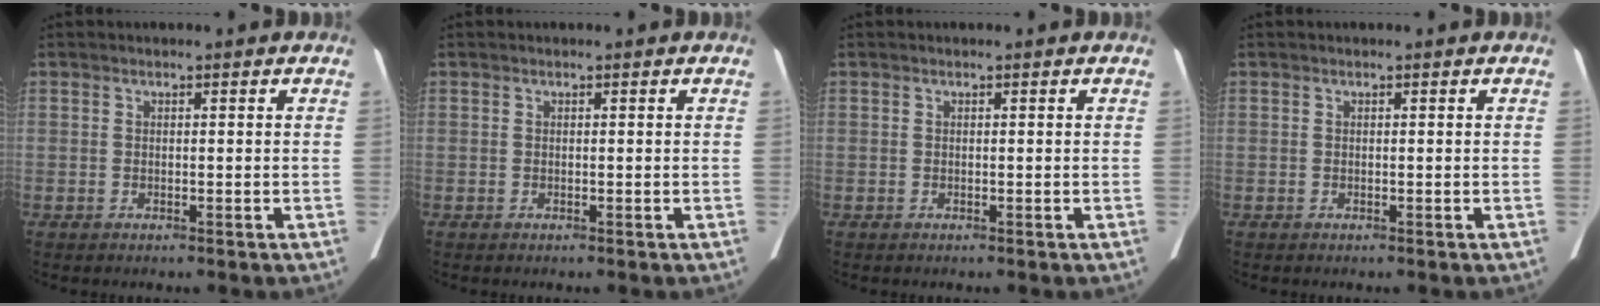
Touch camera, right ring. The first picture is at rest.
{"total": 0.0}
{"total": 0.0}
{"total": 0.0}